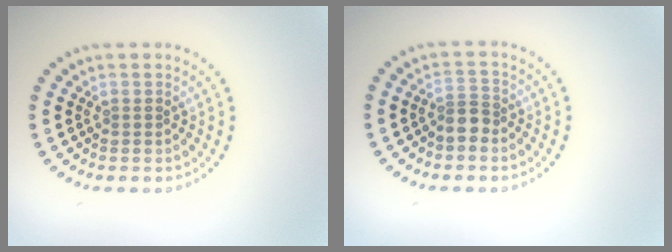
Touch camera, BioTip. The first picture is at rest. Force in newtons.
{"total": 2.1, "press": 1.7, "slide": 1.1}